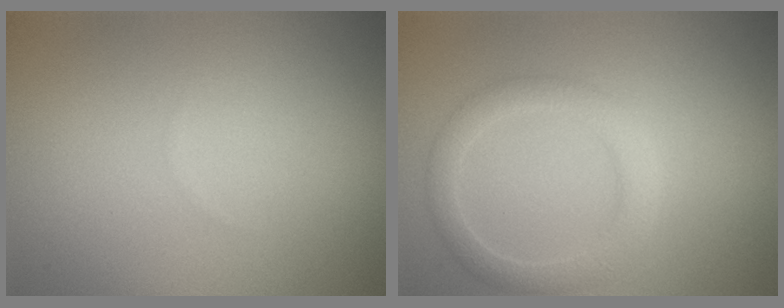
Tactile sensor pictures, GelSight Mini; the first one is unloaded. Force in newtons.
{"total": 2.8, "press": 2.8, "slide": 0.1}